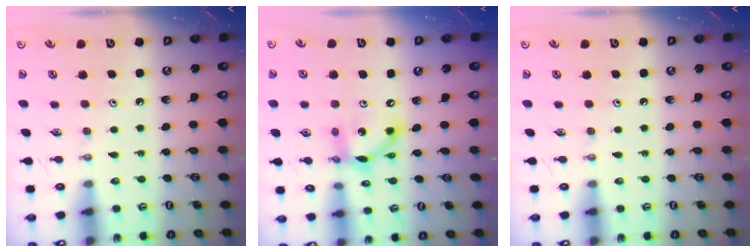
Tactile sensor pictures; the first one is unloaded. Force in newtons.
{"total": 11.7, "press": 11.7, "slide": 0.6}
{"total": 0.0}